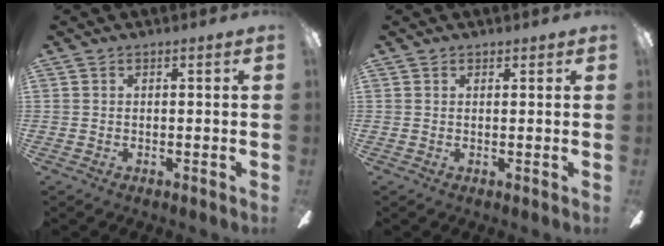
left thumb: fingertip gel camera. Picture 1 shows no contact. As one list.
[{"total": 0.8, "force": [0.7, 0.4, 0.1], "torque": [0.006, -0.003, 0.012]}]